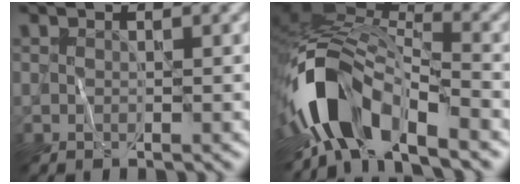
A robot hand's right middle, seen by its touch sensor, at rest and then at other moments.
{"total": 10.1, "force": [-6.0, 4.2, 6.9], "torque": [-0.125, 0.011, -0.121]}